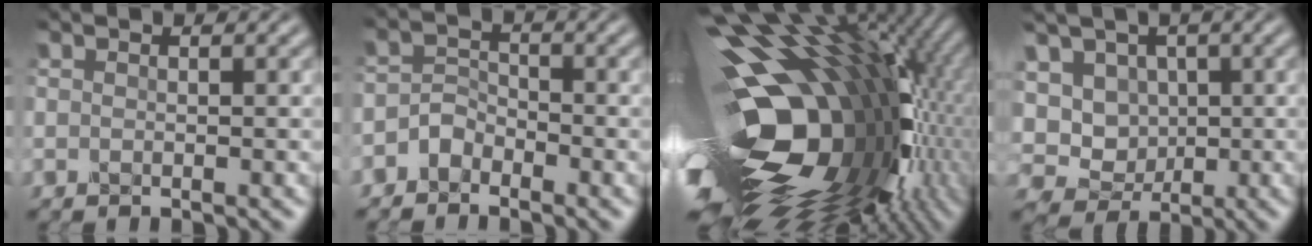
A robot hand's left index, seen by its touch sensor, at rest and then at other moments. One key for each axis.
{"total": 1.8, "fx": -1.4, "fy": 1.0, "fz": 0.5, "tx": -0.012, "ty": 0.014, "tz": -0.034}
{"total": 19.6, "fx": -1.0, "fy": 11.5, "fz": 15.9, "tx": -0.266, "ty": -0.042, "tz": -0.001}
{"total": 7.3, "fx": 0.5, "fy": 6.5, "fz": 3.4, "tx": -0.068, "ty": 0.032, "tz": -0.018}